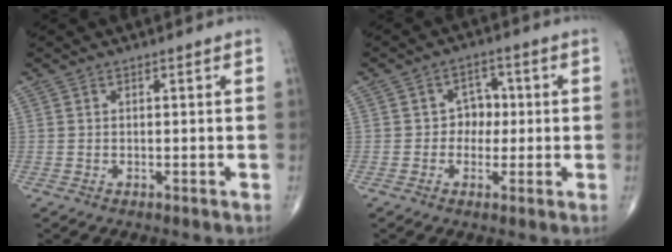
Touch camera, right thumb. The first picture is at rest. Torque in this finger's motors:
{"motor_torque": [-0.43, 0.59, -0.01, 0.09, 0.01]}